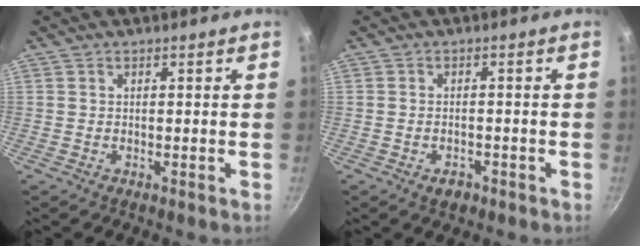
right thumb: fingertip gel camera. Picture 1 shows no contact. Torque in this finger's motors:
{"motor_torque": [-0.46, 0.05, -0.13, 0.04, 0.01]}